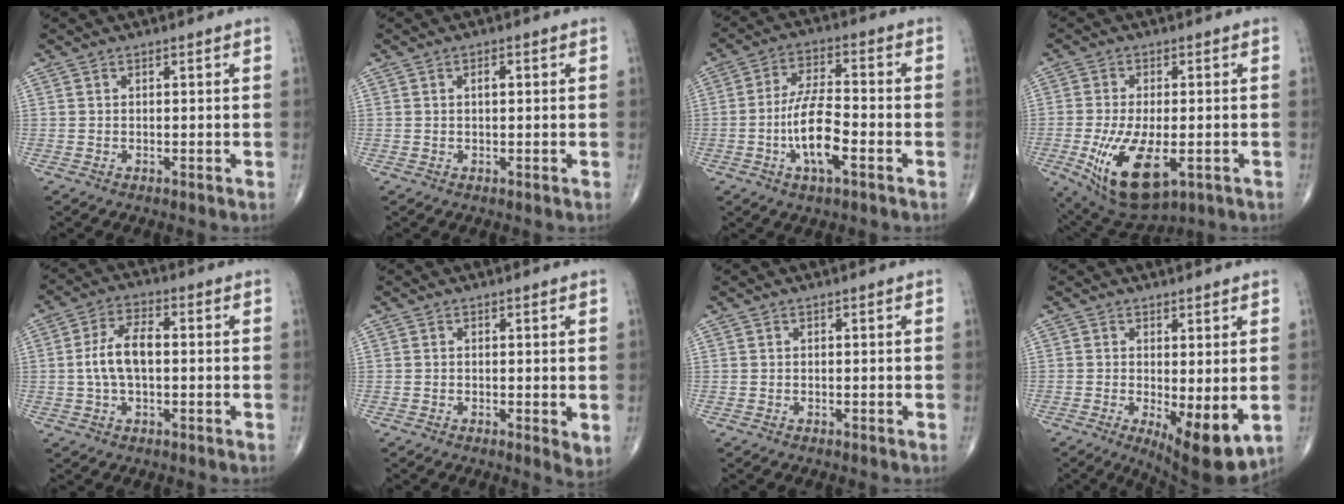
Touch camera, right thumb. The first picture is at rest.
{"total": 1.6, "force": [0.3, 0.7, 1.3], "torque": [-0.024, 0.002, 0.005]}
{"total": 10.5, "force": [-3.3, 3.4, 9.4], "torque": [-0.180, 0.018, -0.064]}
{"total": 13.9, "force": [-4.1, 6.6, 11.5], "torque": [-0.212, -0.012, -0.052]}
{"total": 8.0, "force": [-0.1, 4.0, 6.9], "torque": [-0.141, 0.018, -0.007]}
{"total": 2.6, "force": [0.1, 0.8, 2.5], "torque": [-0.037, -0.011, 0.000]}
{"total": 0.0}
{"total": 9.5, "force": [-1.6, 3.2, 8.8], "torque": [-0.126, -0.026, -0.016]}